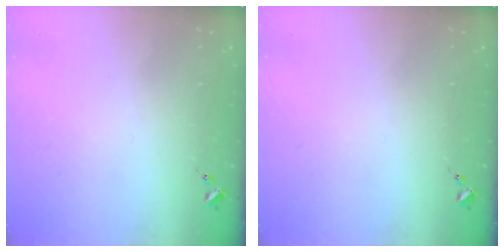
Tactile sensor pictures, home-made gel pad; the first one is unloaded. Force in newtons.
{"total": 0.0}